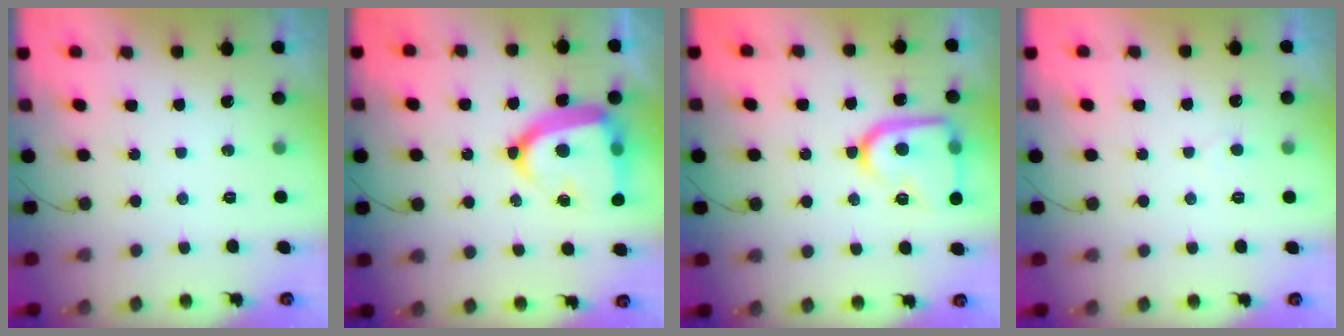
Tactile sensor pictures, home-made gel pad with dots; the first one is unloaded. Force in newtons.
{"total": 18.8, "press": 18.8, "slide": 1.5}
{"total": 17.5, "press": 17.4, "slide": 1.7}
{"total": 2.8, "press": 2.8, "slide": 0.3}